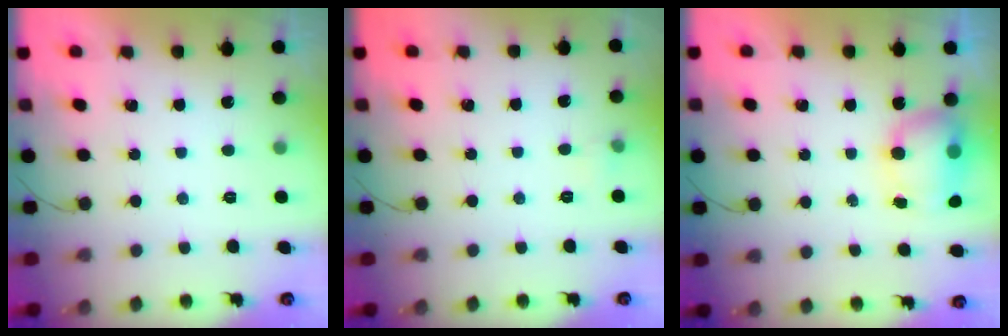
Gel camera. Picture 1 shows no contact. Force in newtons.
{"total": 3.0, "press": 2.7, "slide": 1.3}
{"total": 11.3, "press": 8.6, "slide": 7.2}